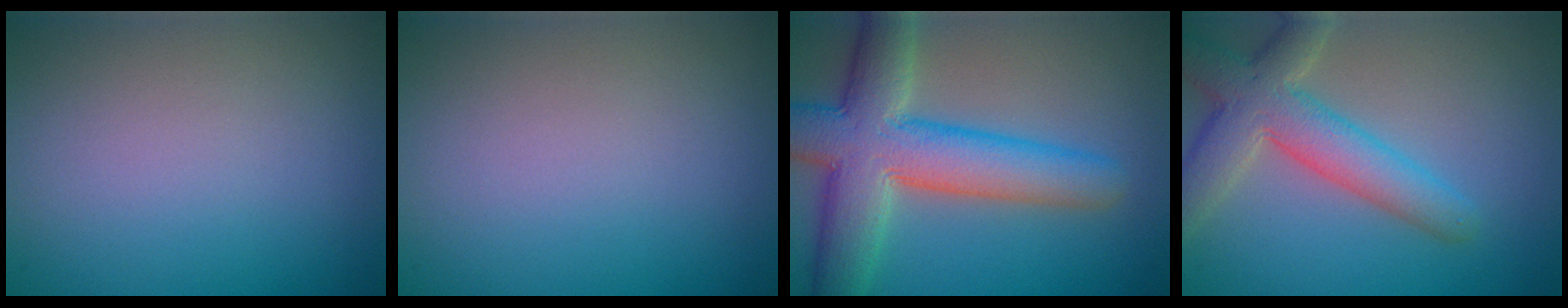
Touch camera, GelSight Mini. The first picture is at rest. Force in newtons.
{"total": 0.0}
{"total": 9.3, "press": 9.3, "slide": 0.5}
{"total": 5.9, "press": 5.8, "slide": 0.7}